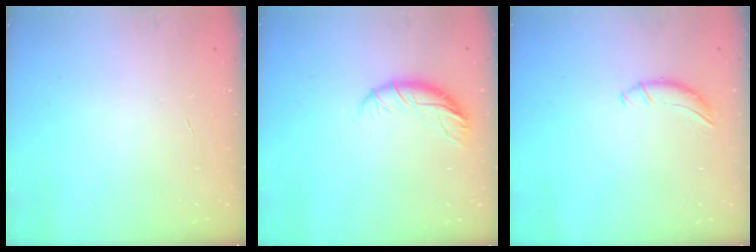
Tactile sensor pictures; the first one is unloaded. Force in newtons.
{"total": 8.4, "press": 8.2, "slide": 1.5}
{"total": 0.0}